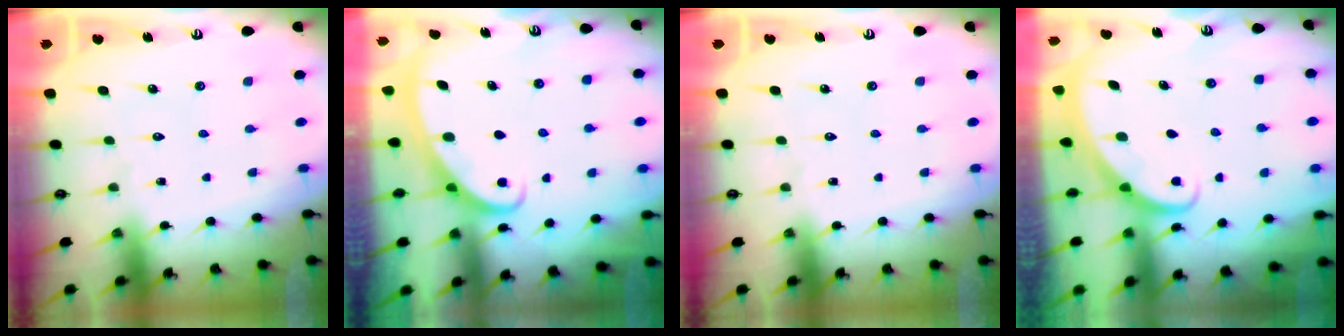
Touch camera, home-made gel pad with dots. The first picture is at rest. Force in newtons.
{"total": 2.5, "press": 2.5, "slide": 0.4}
{"total": 0.0}
{"total": 2.3, "press": 2.3, "slide": 0.1}